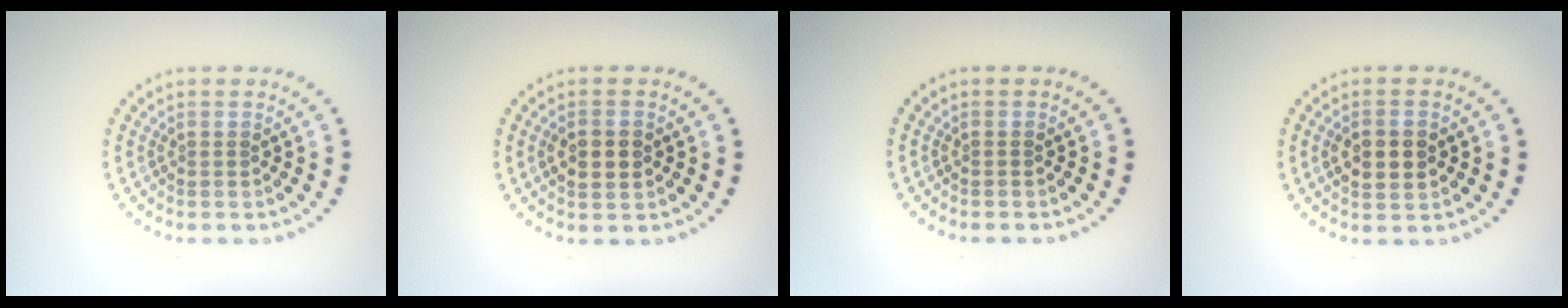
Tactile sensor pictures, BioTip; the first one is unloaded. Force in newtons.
{"total": 2.5, "press": 2.5, "slide": 0.2}
{"total": 0.0}
{"total": 3.7, "press": 3.7, "slide": 0.3}